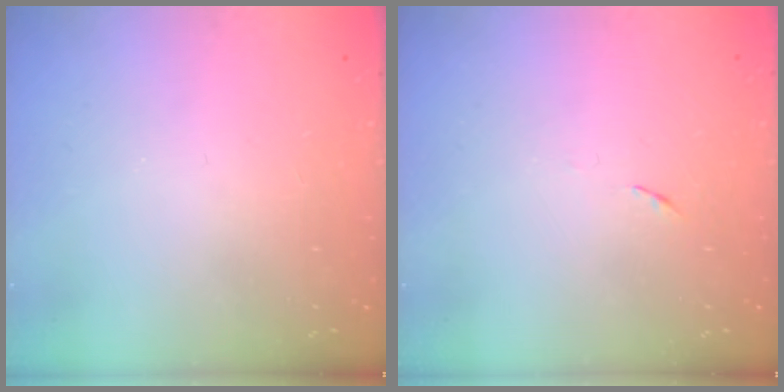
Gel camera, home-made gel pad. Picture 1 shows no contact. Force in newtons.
{"total": 3.2, "press": 3.1, "slide": 0.4}